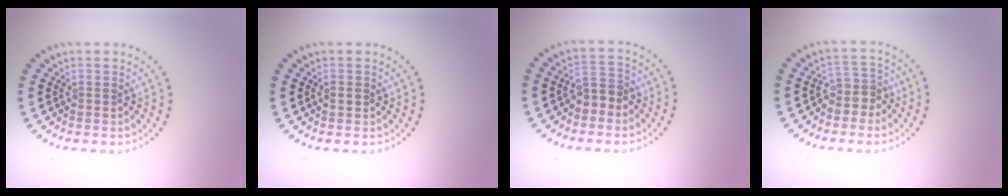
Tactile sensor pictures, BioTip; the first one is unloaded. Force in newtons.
{"total": 1.1, "press": 1.1, "slide": 0.1}
{"total": 2.6, "press": 2.4, "slide": 0.9}
{"total": 2.5, "press": 2.1, "slide": 1.5}